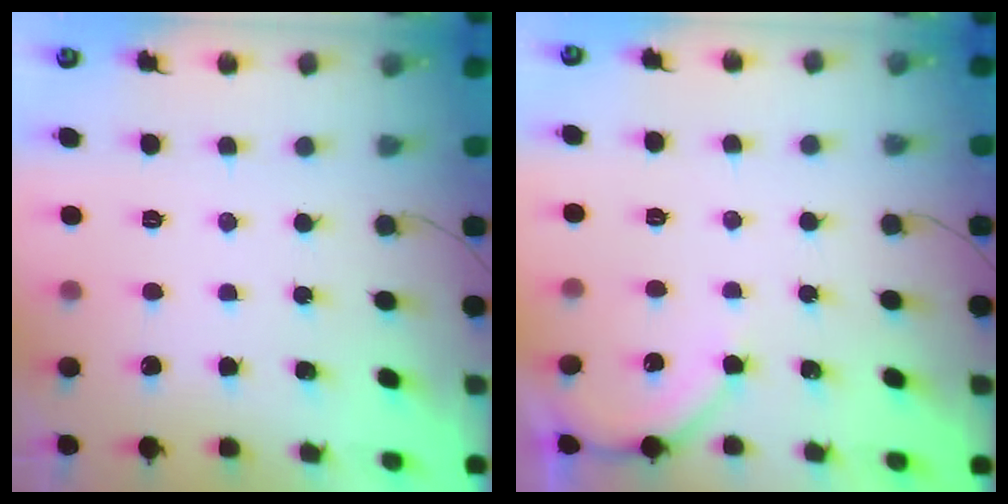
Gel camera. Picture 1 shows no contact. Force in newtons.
{"total": 5.4, "press": 5.4, "slide": 0.9}